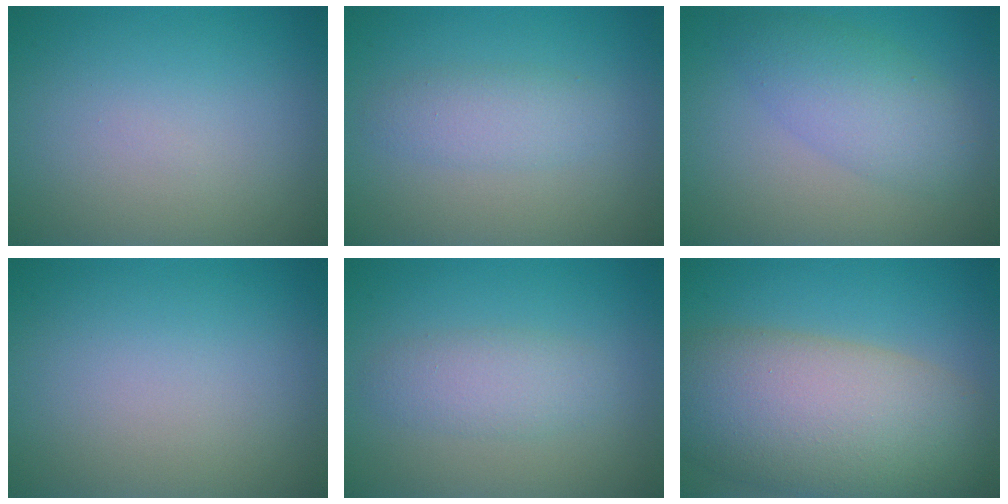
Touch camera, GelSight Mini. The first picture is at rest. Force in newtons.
{"total": 2.3, "press": 2.3, "slide": 0.1}
{"total": 4.2, "press": 4.2, "slide": 0.1}
{"total": 0.0}
{"total": 2.7, "press": 2.7, "slide": 0.1}
{"total": 12.3, "press": 12.2, "slide": 0.6}